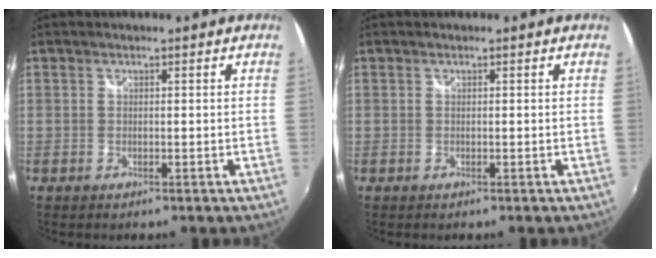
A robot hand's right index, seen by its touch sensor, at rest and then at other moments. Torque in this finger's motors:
{"motor_torque": [0.00, 0.00, 0.00, 0.00]}